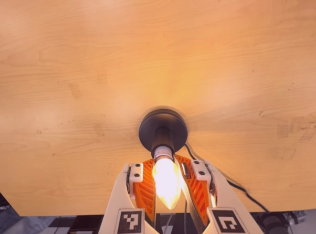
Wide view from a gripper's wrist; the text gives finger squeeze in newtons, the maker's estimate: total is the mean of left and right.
{"total": 15.5, "left": 20.7, "right": 10.3}